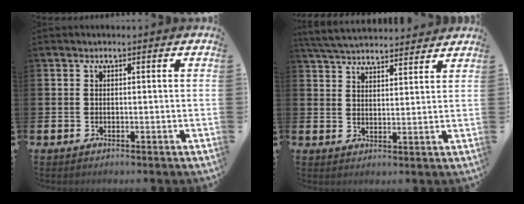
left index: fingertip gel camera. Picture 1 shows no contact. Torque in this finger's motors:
{"motor_torque": [1.03, -1.11, 0.43, 0.10]}